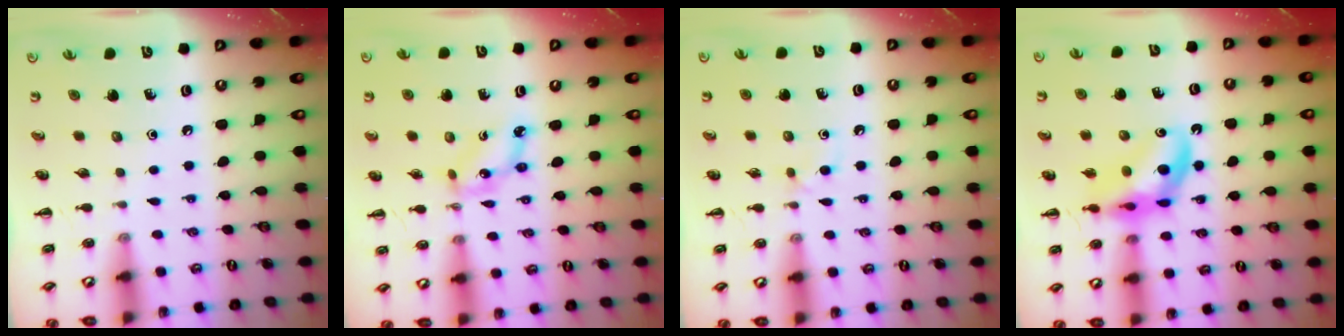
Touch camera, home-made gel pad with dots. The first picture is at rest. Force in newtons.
{"total": 5.2, "press": 5.0, "slide": 1.3}
{"total": 3.7, "press": 3.5, "slide": 1.4}
{"total": 11.3, "press": 10.8, "slide": 3.2}